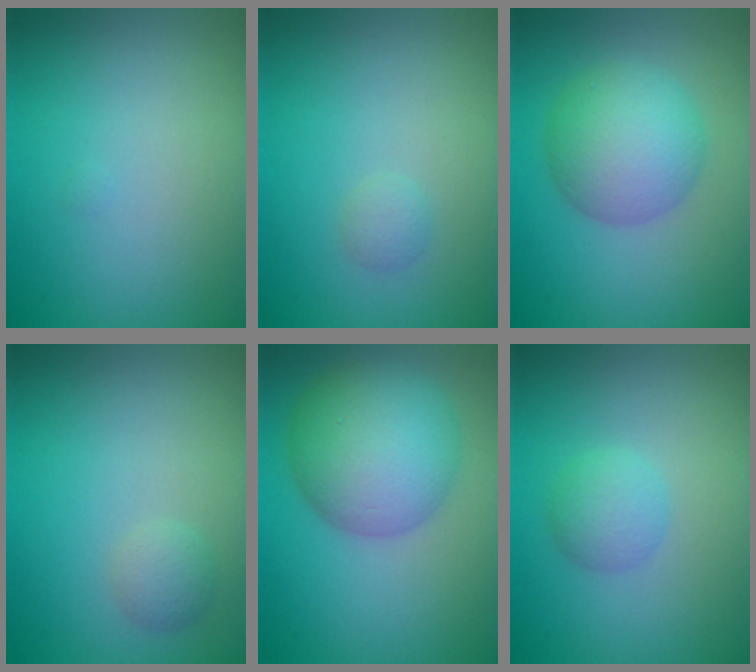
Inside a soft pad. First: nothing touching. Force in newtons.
{"total": 0.9, "press": 0.9, "slide": 0.0}
{"total": 6.0, "press": 6.0, "slide": 0.1}
{"total": 1.3, "press": 1.3, "slide": 0.1}
{"total": 8.1, "press": 8.1, "slide": 0.2}
{"total": 2.0, "press": 2.0, "slide": 0.0}